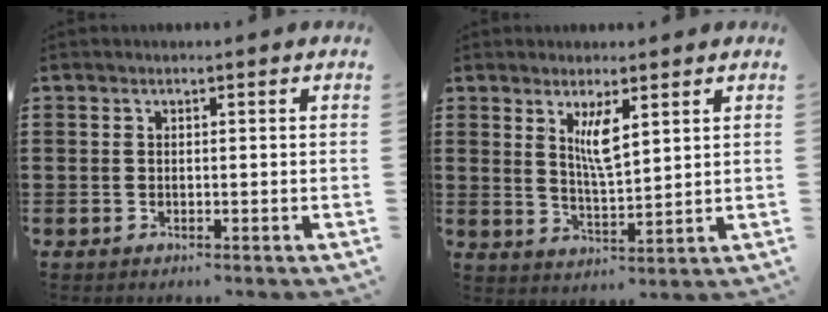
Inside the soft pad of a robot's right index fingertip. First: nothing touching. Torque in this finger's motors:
{"motor_torque": [0.52, 0.08, 0.17, 0.07]}